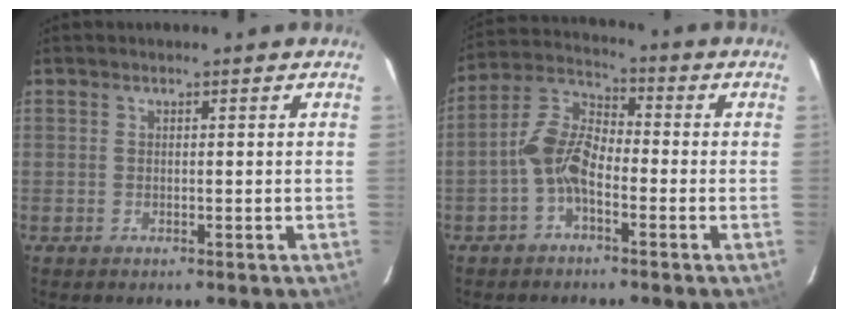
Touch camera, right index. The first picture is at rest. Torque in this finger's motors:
{"motor_torque": [0.30, -0.11, 0.41, 0.06]}